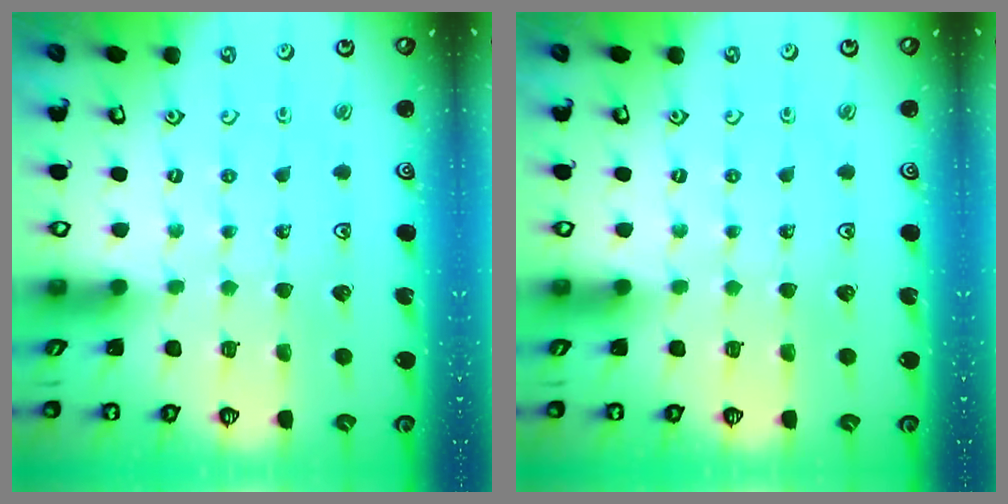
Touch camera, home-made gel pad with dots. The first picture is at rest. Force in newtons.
{"total": 0.0}